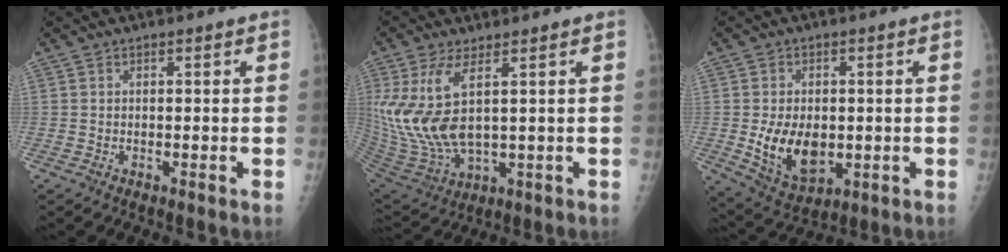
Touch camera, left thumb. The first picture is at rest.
{"total": 14.8, "force": [3.5, 6.8, 12.7], "torque": [-0.284, -0.019, 0.089]}
{"total": 11.3, "force": [-1.2, 7.3, 8.5], "torque": [-0.115, -0.011, -0.002]}